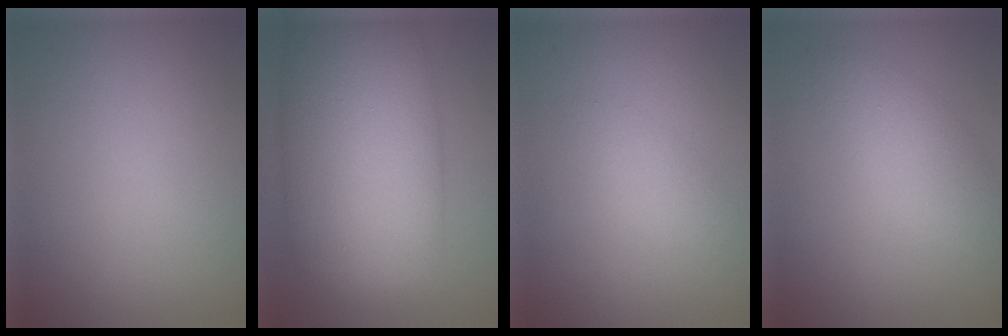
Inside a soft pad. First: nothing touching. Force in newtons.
{"total": 14.6, "press": 14.6, "slide": 0.1}
{"total": 1.7, "press": 1.7, "slide": 0.1}
{"total": 3.4, "press": 3.4, "slide": 0.0}